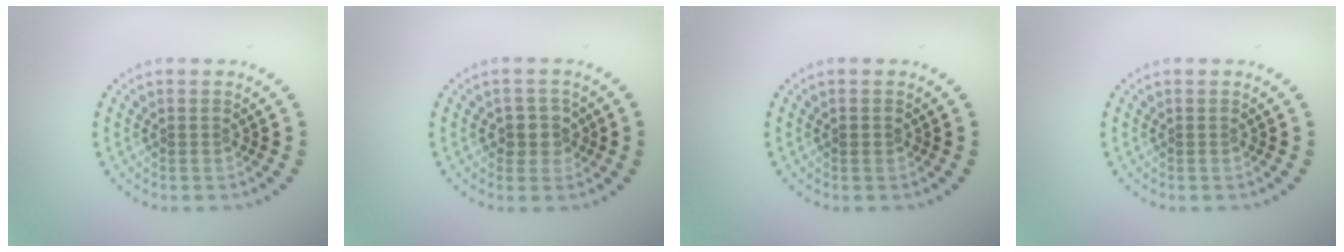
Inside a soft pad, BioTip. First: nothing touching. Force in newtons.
{"total": 2.1, "press": 1.9, "slide": 1.0}
{"total": 0.7, "press": 0.7, "slide": 0.1}
{"total": 0.0}